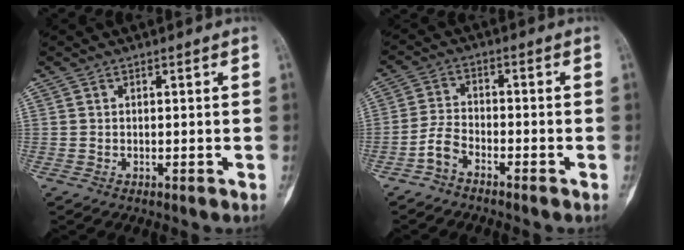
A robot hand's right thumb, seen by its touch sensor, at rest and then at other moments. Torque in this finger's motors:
{"motor_torque": [-0.14, 0.05, 0.31, -0.30, -0.05]}